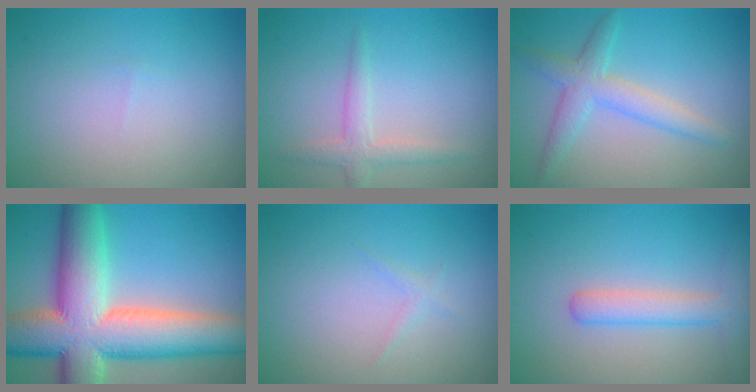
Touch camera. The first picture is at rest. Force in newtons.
{"total": 1.9, "press": 1.9, "slide": 0.1}
{"total": 3.1, "press": 3.1, "slide": 0.1}
{"total": 13.8, "press": 13.7, "slide": 0.9}
{"total": 0.6, "press": 0.6, "slide": 0.0}
{"total": 3.0, "press": 3.0, "slide": 0.0}